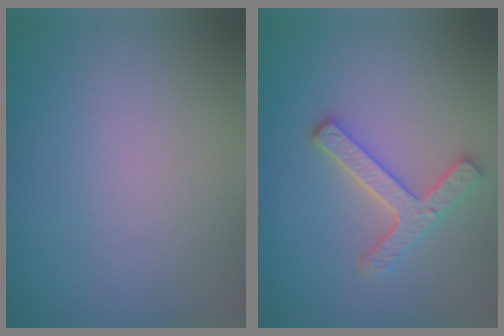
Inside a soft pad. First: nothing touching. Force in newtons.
{"total": 3.6, "press": 3.0, "slide": 2.0}